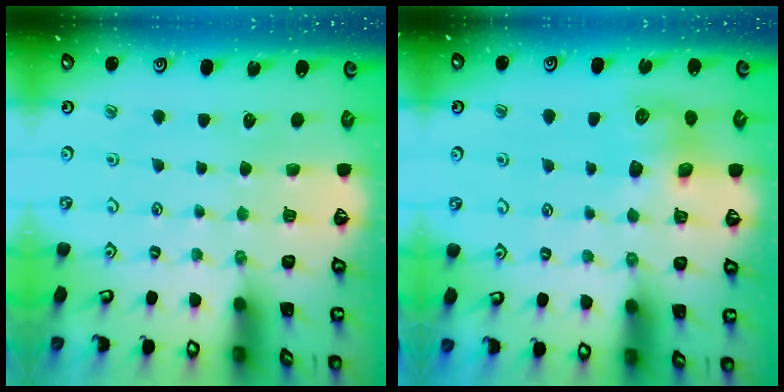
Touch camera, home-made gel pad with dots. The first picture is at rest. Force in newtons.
{"total": 7.4, "press": 7.4, "slide": 0.2}